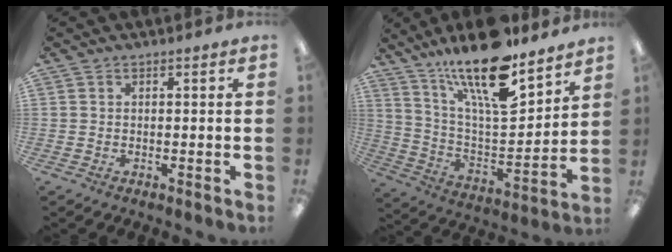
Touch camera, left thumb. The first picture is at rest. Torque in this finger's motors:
{"motor_torque": [1.63, 0.46, 1.50, -1.27, 0.53]}